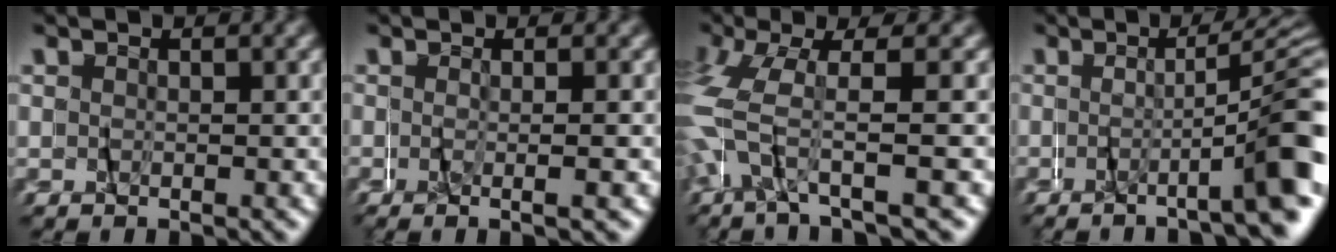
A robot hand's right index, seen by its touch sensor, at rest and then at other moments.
{"total": 2.7, "force": [-1.7, -2.1, 0.0], "torque": [-0.005, -0.010, -0.021]}
{"total": 4.1, "force": [-1.6, 0.4, 3.7], "torque": [-0.113, -0.007, -0.030]}
{"total": 6.6, "force": [-3.5, -0.7, 5.6], "torque": [-0.044, 0.003, -0.054]}